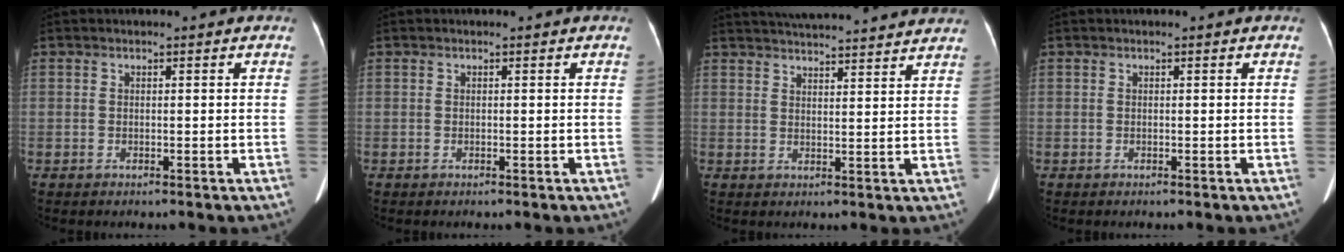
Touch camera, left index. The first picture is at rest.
{"total": 0.0}
{"total": 17.2, "force": [16.1, 1.4, 5.8], "torque": [-0.088, 0.027, 0.213]}
{"total": 0.0}